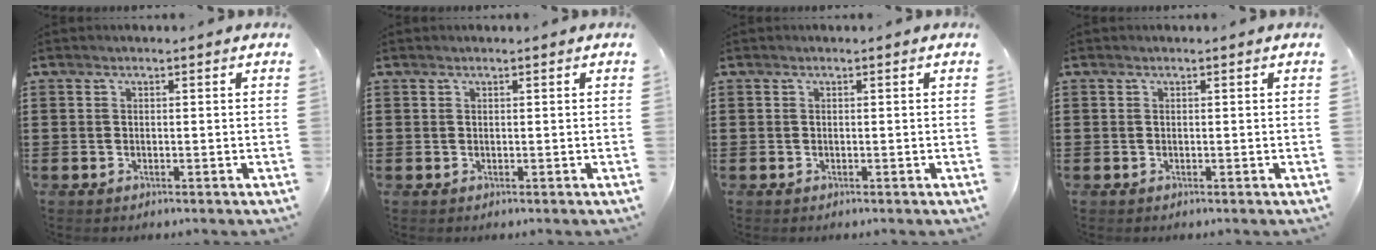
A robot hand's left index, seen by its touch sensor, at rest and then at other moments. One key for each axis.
{"total": 0.0}
{"total": 0.0}
{"total": 0.0}